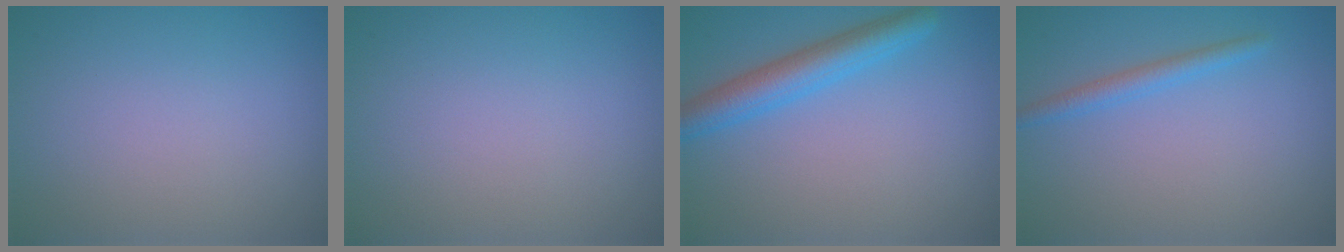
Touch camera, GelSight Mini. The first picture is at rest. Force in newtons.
{"total": 0.0}
{"total": 3.9, "press": 3.9, "slide": 0.2}
{"total": 1.7, "press": 1.7, "slide": 0.1}